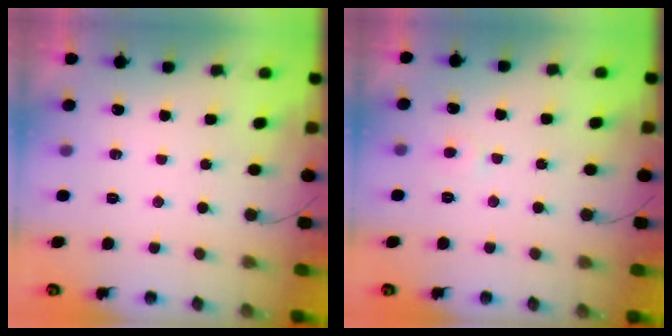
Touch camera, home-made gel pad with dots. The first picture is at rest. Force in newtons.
{"total": 3.5, "press": 3.5, "slide": 0.4}